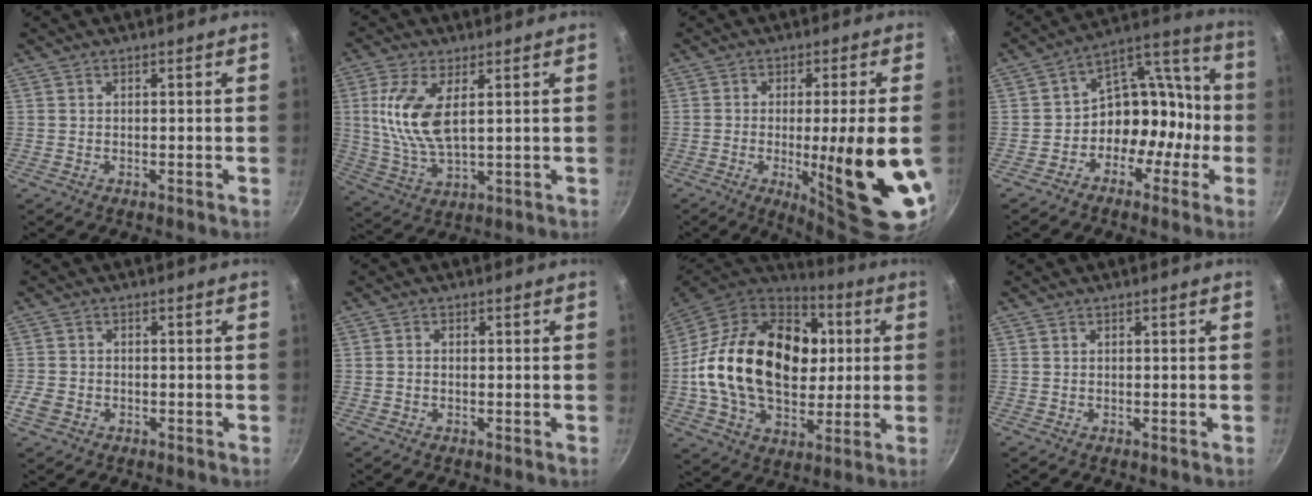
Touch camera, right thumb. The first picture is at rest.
{"total": 11.3, "force": [2.7, 5.1, 9.7], "torque": [-0.198, -0.012, 0.061]}
{"total": 18.0, "force": [-3.5, 2.7, 17.5], "torque": [-0.238, -0.006, -0.038]}
{"total": 13.3, "force": [-4.0, 10.3, 7.5], "torque": [-0.042, 0.088, -0.071]}
{"total": 3.4, "force": [-1.5, 2.6, 1.6], "torque": [-0.034, 0.010, -0.027]}
{"total": 0.9, "force": [-0.2, 0.7, 0.5], "torque": [-0.011, 0.005, -0.004]}
{"total": 29.1, "force": [3.0, 20.0, 20.9], "torque": [-0.336, 0.022, 0.050]}
{"total": 0.0}